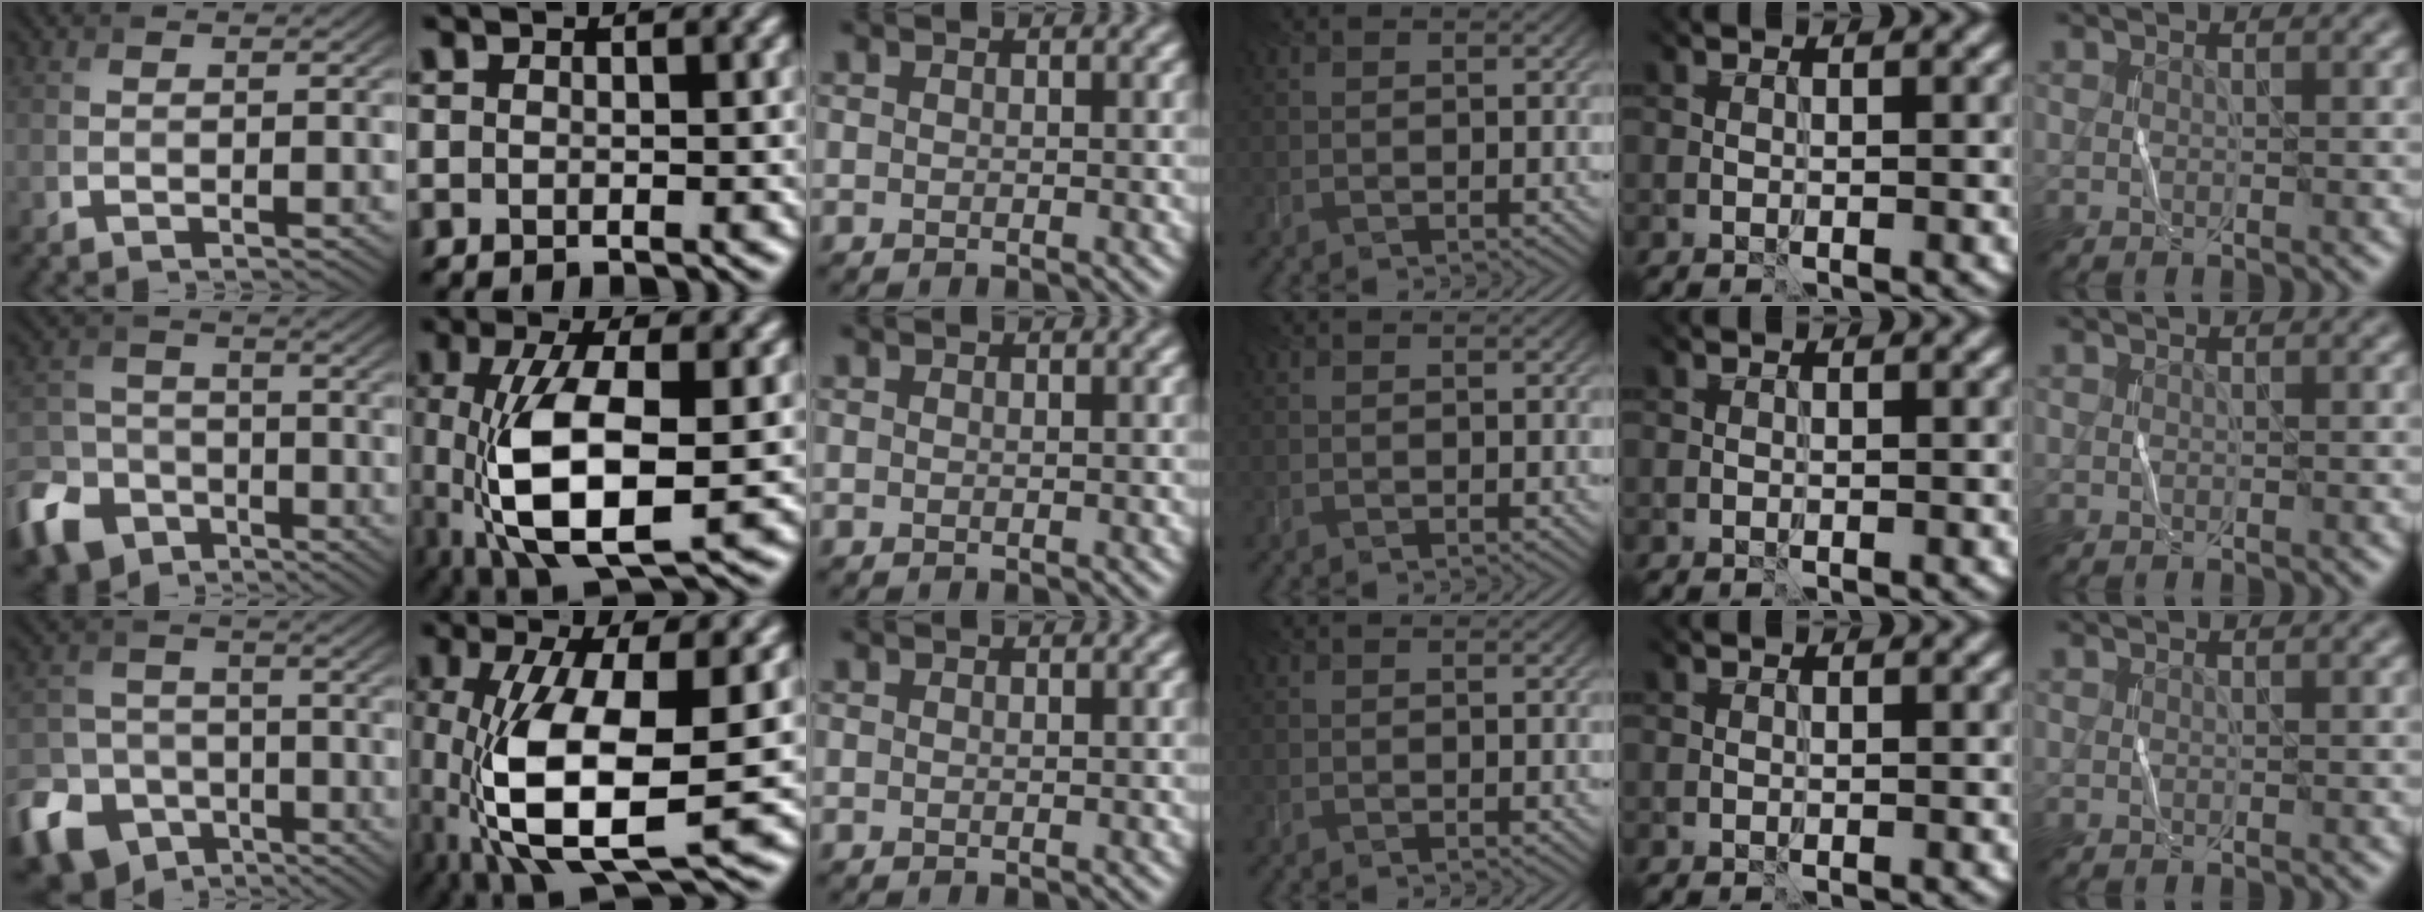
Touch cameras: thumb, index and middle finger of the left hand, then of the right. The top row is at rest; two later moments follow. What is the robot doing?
{"motion": "wrap", "object": "cellophane"}